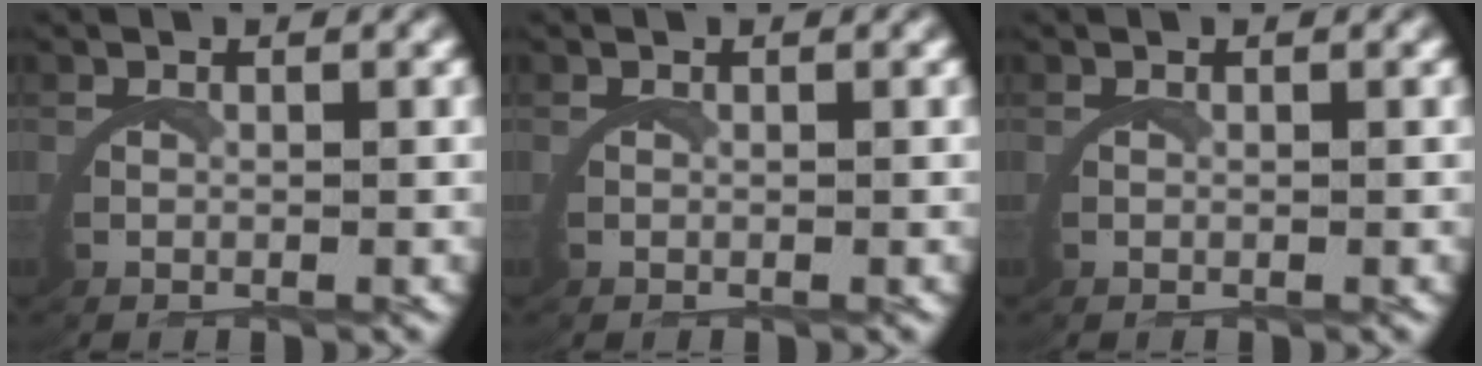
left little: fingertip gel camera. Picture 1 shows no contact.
{"total": 0.0}
{"total": 0.0}